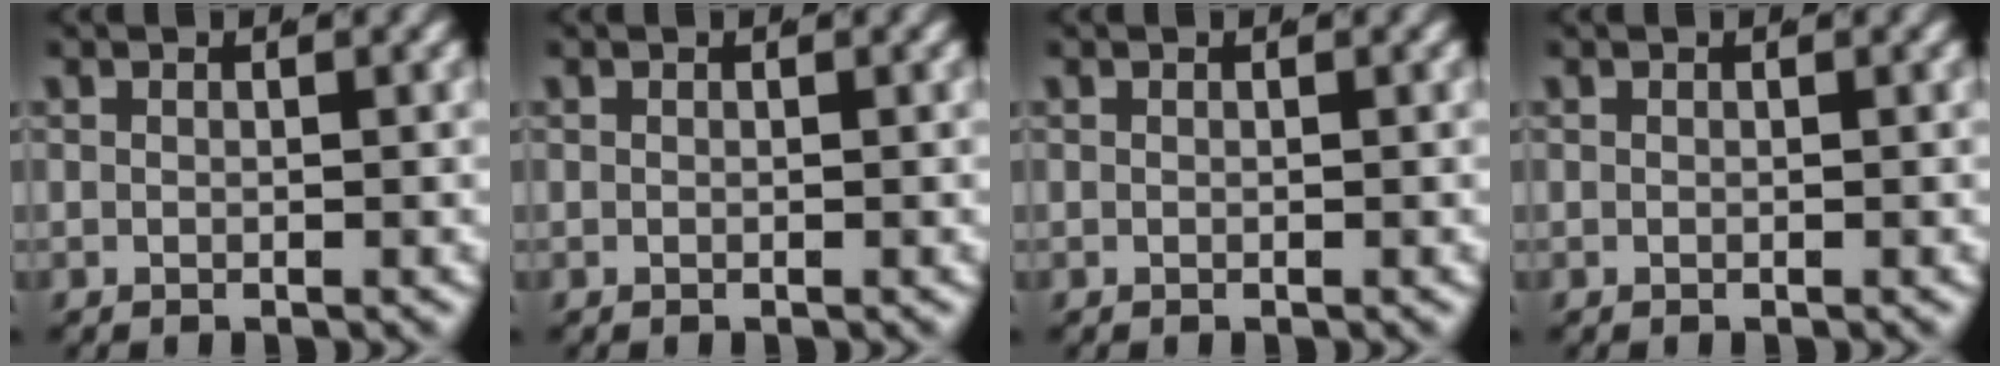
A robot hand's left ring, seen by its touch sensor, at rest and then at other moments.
{"total": 0.0}
{"total": 0.0}
{"total": 0.0}